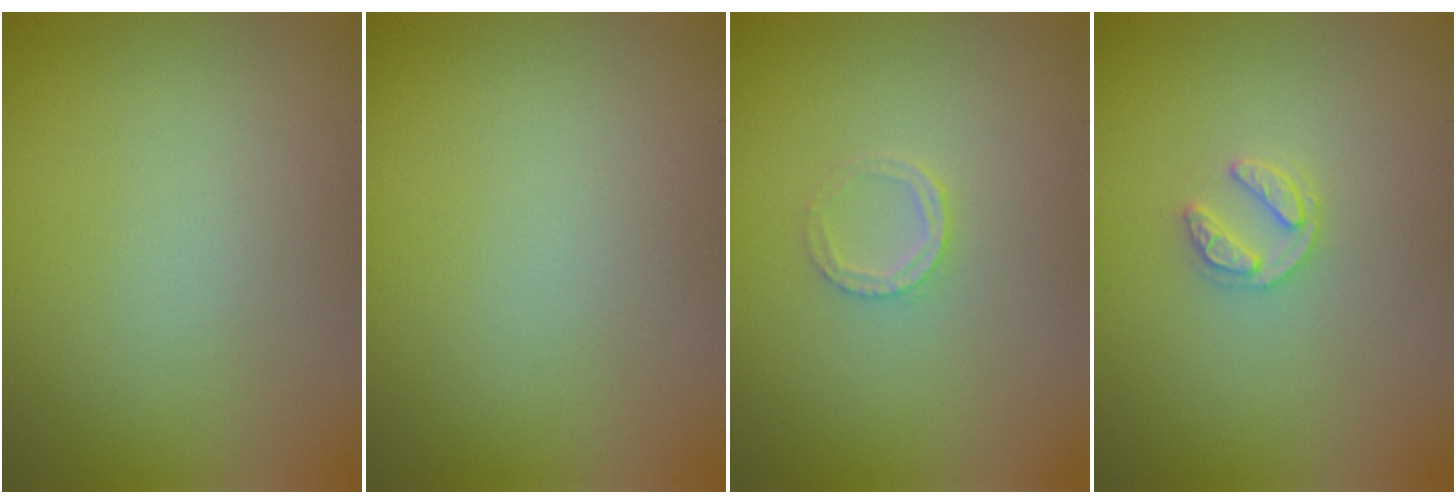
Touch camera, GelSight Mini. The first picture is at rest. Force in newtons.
{"total": 0.0}
{"total": 1.4, "press": 1.3, "slide": 0.2}
{"total": 1.8, "press": 1.8, "slide": 0.3}